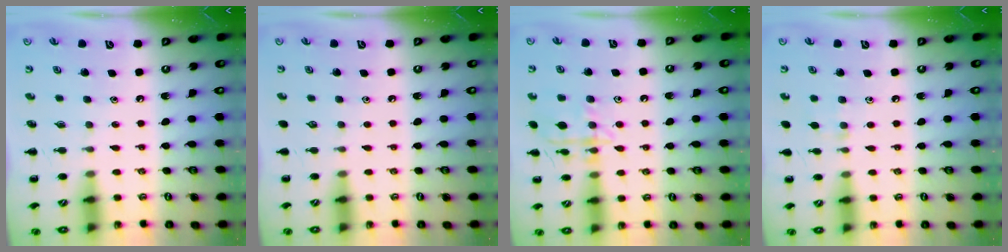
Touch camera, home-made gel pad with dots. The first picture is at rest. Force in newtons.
{"total": 0.0}
{"total": 12.5, "press": 12.5, "slide": 0.6}
{"total": 5.0, "press": 4.6, "slide": 1.9}